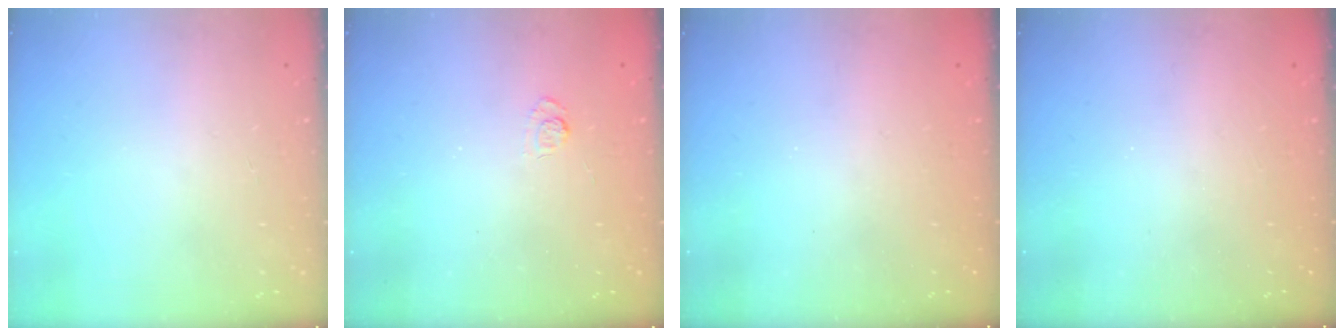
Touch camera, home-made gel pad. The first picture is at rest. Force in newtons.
{"total": 3.0, "press": 2.6, "slide": 1.5}
{"total": 2.4, "press": 2.3, "slide": 0.8}
{"total": 2.3, "press": 2.1, "slide": 0.8}